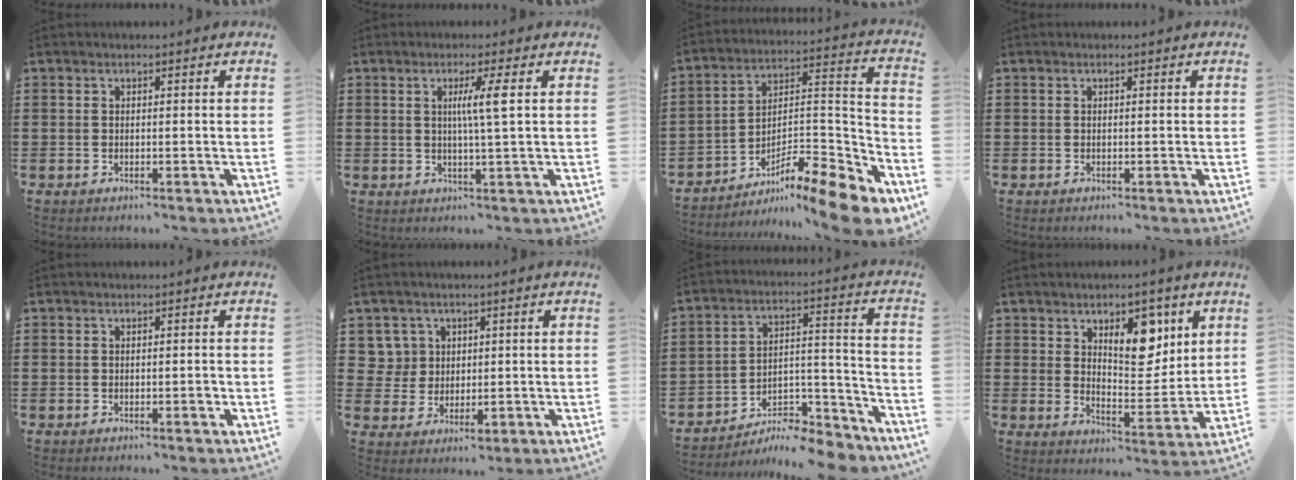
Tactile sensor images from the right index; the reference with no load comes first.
{"total": 4.4, "force": [0.8, -0.5, 4.3], "torque": [-0.082, -0.003, 0.008]}
{"total": 11.7, "force": [-8.7, 2.5, 7.4], "torque": [-0.099, 0.024, -0.163]}
{"total": 0.0}
{"total": 1.3, "force": [-0.6, 0.2, 1.1], "torque": [-0.021, -0.005, -0.009]}
{"total": 4.7, "force": [1.6, 4.4, 0.6], "torque": [-0.034, 0.016, 0.029]}
{"total": 8.5, "force": [-7.9, 1.6, 2.6], "torque": [-0.028, 0.023, -0.150]}
{"total": 8.7, "force": [4.8, 4.7, 5.5], "torque": [-0.087, -0.011, 0.079]}